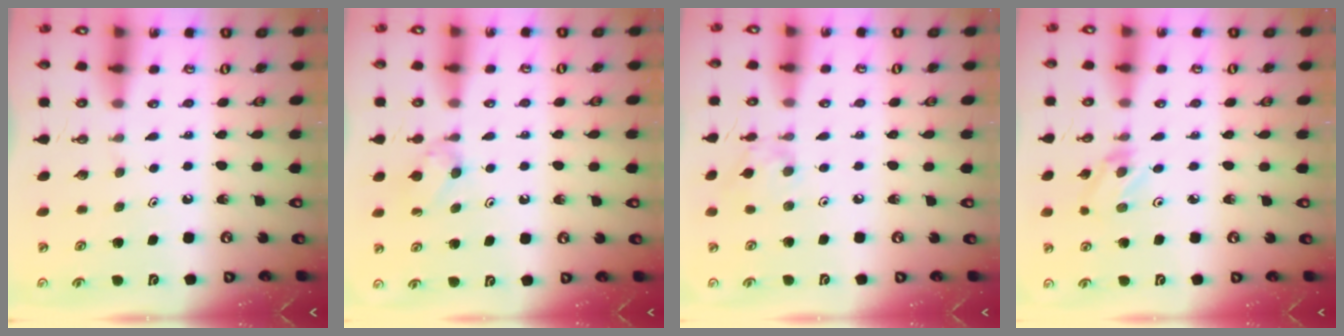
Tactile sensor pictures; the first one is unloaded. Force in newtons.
{"total": 6.9, "press": 6.8, "slide": 0.9}
{"total": 4.2, "press": 4.2, "slide": 0.4}
{"total": 2.0, "press": 1.9, "slide": 0.3}